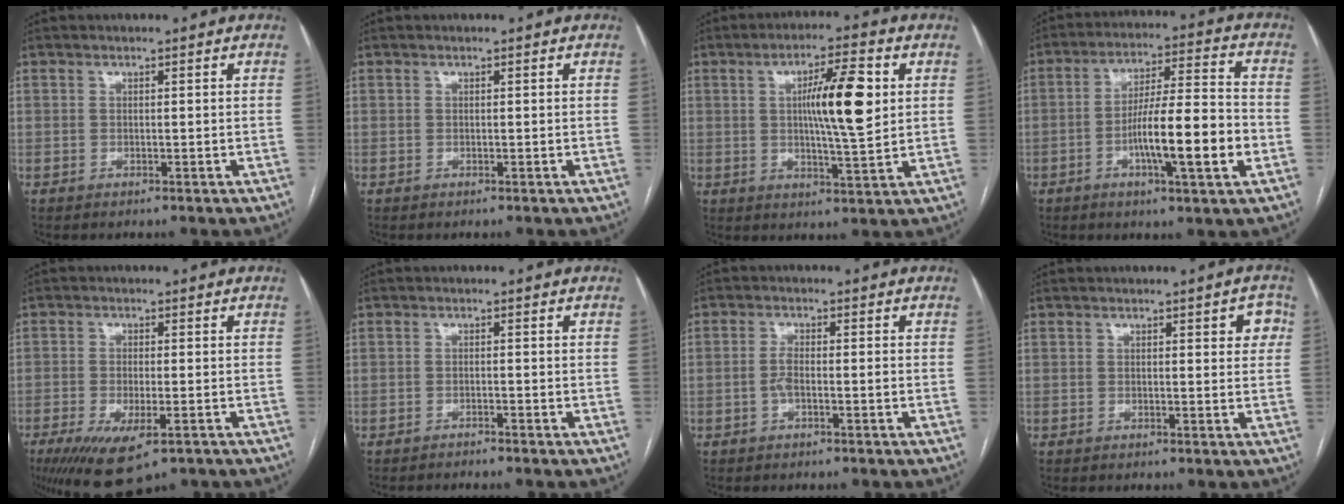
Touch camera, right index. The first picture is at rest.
{"total": 0.0}
{"total": 10.7, "force": [2.1, 1.3, 10.4], "torque": [-0.169, 0.005, 0.035]}
{"total": 13.3, "force": [-3.7, 1.1, 12.7], "torque": [-0.212, 0.006, -0.061]}
{"total": 10.2, "force": [-5.9, 3.2, 7.6], "torque": [-0.128, -0.023, -0.091]}
{"total": 1.7, "force": [-1.6, -0.2, 0.6], "torque": [-0.006, 0.001, -0.021]}
{"total": 2.4, "force": [-0.8, 0.6, 2.2], "torque": [-0.046, 0.005, -0.014]}
{"total": 3.4, "force": [1.3, 1.2, 2.9], "torque": [-0.025, 0.010, 0.012]}